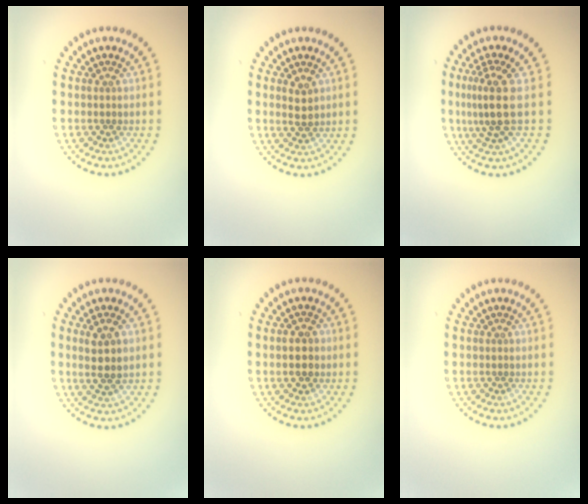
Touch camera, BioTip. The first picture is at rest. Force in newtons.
{"total": 1.9, "press": 1.8, "slide": 0.5}
{"total": 3.4, "press": 2.6, "slide": 2.2}
{"total": 2.9, "press": 2.7, "slide": 0.9}
{"total": 2.2, "press": 2.2, "slide": 0.1}
{"total": 0.0}